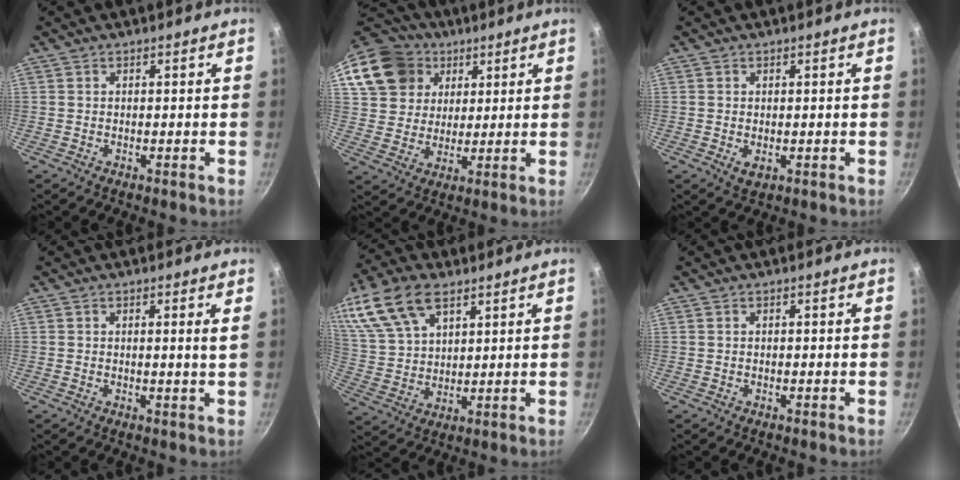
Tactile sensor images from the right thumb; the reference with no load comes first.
{"total": 16.0, "force": [7.2, 12.9, 6.2], "torque": [-0.106, 0.009, 0.134]}
{"total": 1.9, "force": [-0.2, 1.3, 1.4], "torque": [-0.025, -0.005, -0.001]}
{"total": 1.6, "force": [0.6, -0.4, 1.5], "torque": [-0.024, -0.013, 0.005]}
{"total": 17.6, "force": [9.9, 9.9, 10.6], "torque": [-0.218, 0.004, 0.199]}
{"total": 0.0}